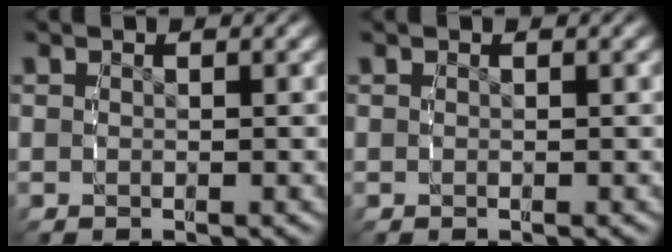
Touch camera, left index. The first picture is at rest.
{"total": 0.0}